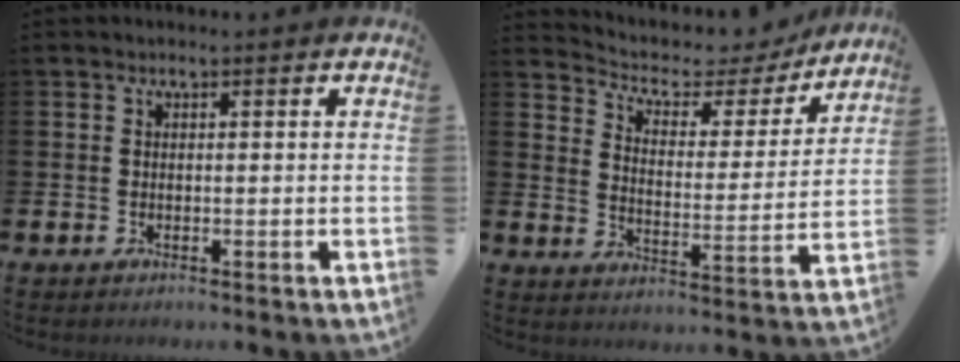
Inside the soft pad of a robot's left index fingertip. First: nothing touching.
{"total": 4.3, "force": [3.7, 2.1, 0.8], "torque": [-0.040, -0.037, 0.053]}